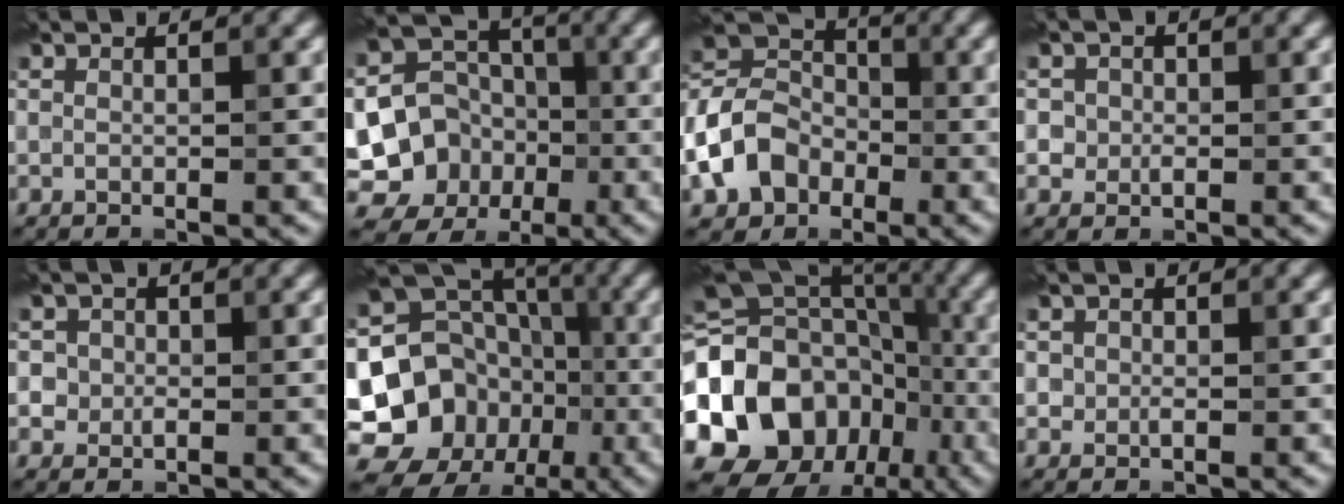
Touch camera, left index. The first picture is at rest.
{"total": 11.6, "force": [-3.3, 10.5, 3.6], "torque": [-0.062, -0.016, -0.069]}
{"total": 6.5, "force": [-2.5, 5.1, 3.2], "torque": [-0.063, 0.009, -0.067]}
{"total": 2.2, "force": [0.3, 2.0, 0.8], "torque": [0.001, 0.002, -0.007]}
{"total": 2.5, "force": [0.4, 2.3, 0.9], "torque": [0.003, 0.004, -0.008]}
{"total": 15.3, "force": [-4.8, 13.5, 5.4], "torque": [-0.117, 0.001, -0.092]}
{"total": 22.3, "force": [-6.1, 19.0, 10.0], "torque": [-0.215, 0.000, -0.123]}
{"total": 1.1, "force": [0.0, 1.0, 0.6], "torque": [-0.007, -0.001, -0.005]}